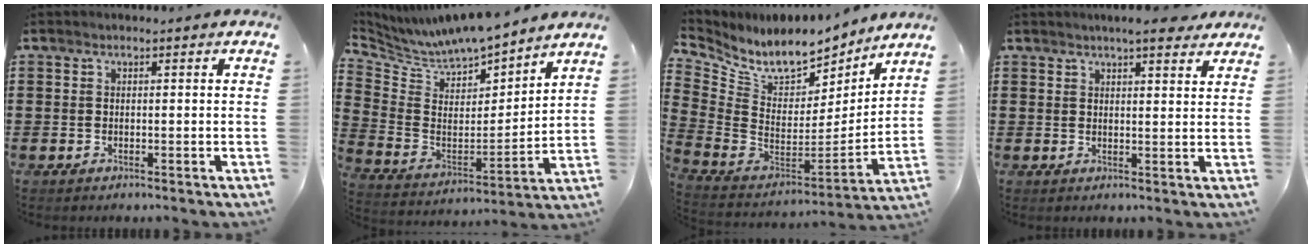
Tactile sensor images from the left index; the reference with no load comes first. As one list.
[{"total": 6.9, "force": [6.7, 1.0, 0.7], "torque": [-0.057, -0.057, 0.114]}, {"total": 8.4, "force": [7.1, 3.1, 3.4], "torque": [-0.097, -0.061, 0.122]}, {"total": 4.2, "force": [3.7, 0.2, 2.1], "torque": [-0.041, -0.004, 0.064]}]